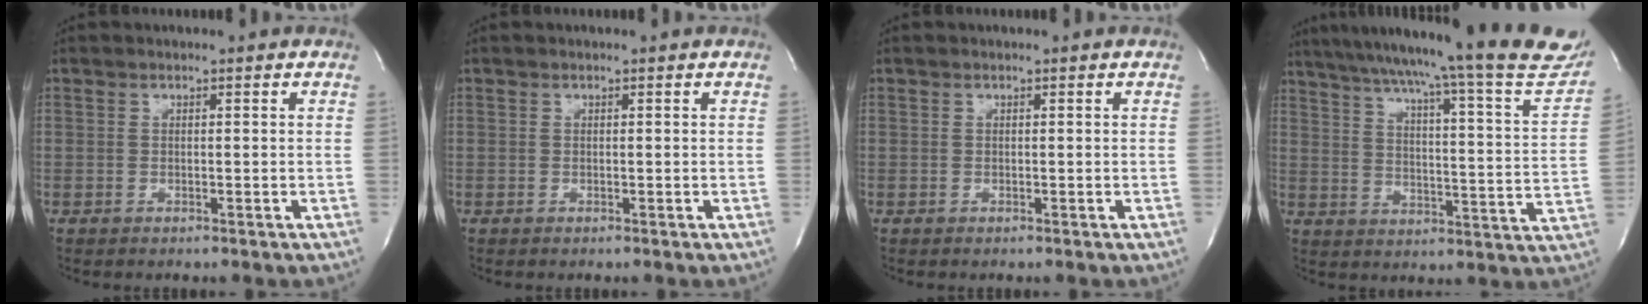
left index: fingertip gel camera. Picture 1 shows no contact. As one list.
[{"total": 0.0}, {"total": 0.0}, {"total": 29.9, "force": [25.6, 1.2, 15.5], "torque": [-0.233, -0.053, 0.321]}]